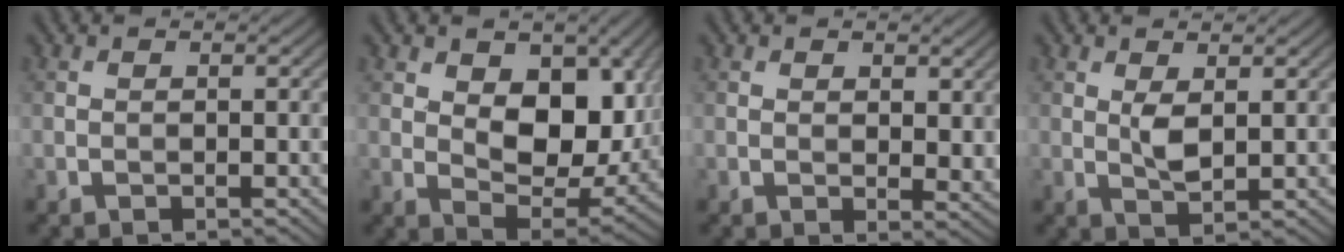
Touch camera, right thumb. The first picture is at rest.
{"total": 12.1, "force": [2.8, 7.4, 9.1], "torque": [-0.161, -0.013, 0.044]}
{"total": 2.9, "force": [1.2, 1.6, 2.1], "torque": [-0.032, -0.007, 0.024]}
{"total": 2.6, "force": [0.8, 1.0, 2.3], "torque": [-0.051, -0.005, 0.019]}